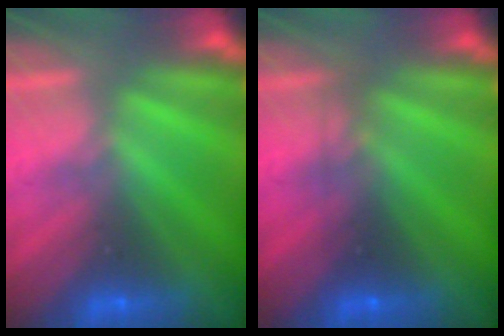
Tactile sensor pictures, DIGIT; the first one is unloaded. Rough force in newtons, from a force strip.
{"total": 2.3}